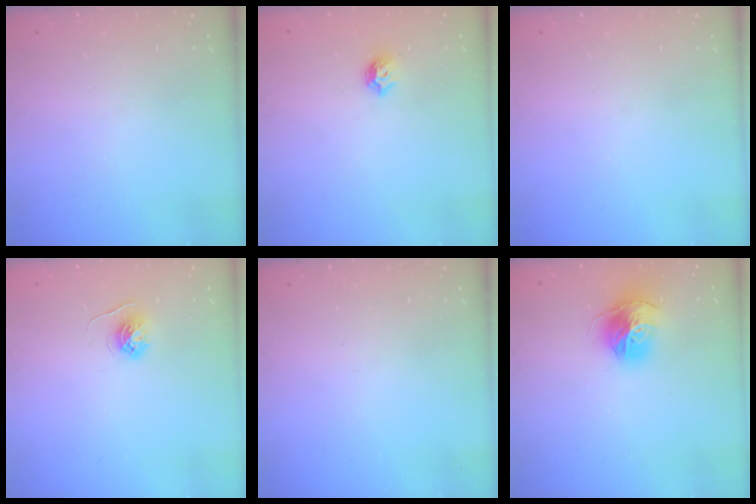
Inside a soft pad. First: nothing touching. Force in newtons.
{"total": 5.3, "press": 5.2, "slide": 1.2}
{"total": 0.0}
{"total": 4.8, "press": 4.7, "slide": 0.5}
{"total": 0.0}
{"total": 14.8, "press": 14.7, "slide": 1.6}